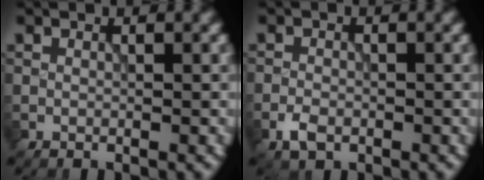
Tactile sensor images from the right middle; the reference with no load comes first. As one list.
[{"total": 2.1, "force": [-1.2, 1.2, 1.2], "torque": [-0.022, -0.001, -0.026]}]